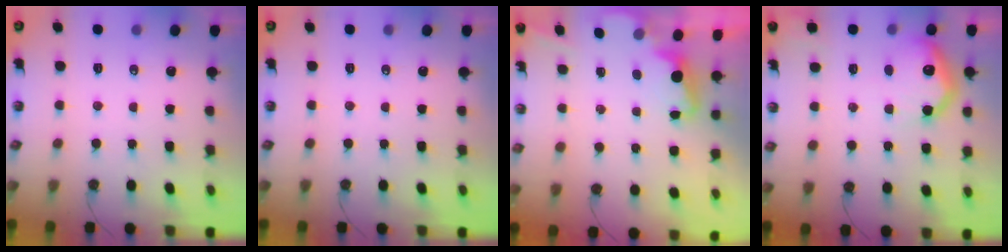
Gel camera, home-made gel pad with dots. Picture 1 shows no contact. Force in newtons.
{"total": 0.0}
{"total": 2.3, "press": 2.2, "slide": 0.6}
{"total": 15.2, "press": 15.2, "slide": 1.1}